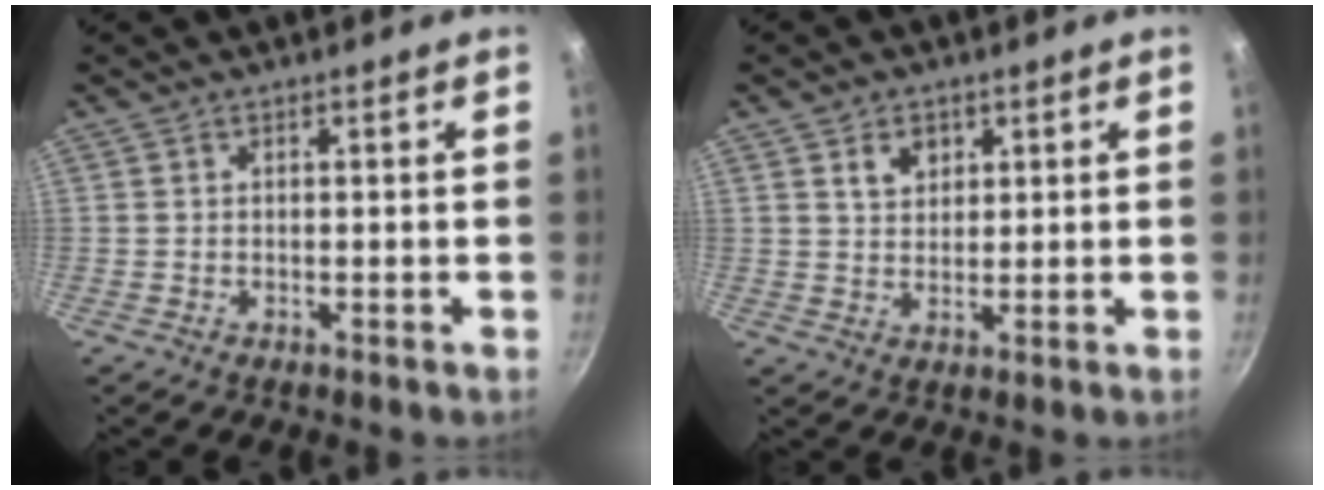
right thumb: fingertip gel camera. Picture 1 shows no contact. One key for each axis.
{"total": 4.3, "fx": 1.9, "fy": 3.2, "fz": 2.1, "tx": -0.017, "ty": -0.004, "tz": 0.033}